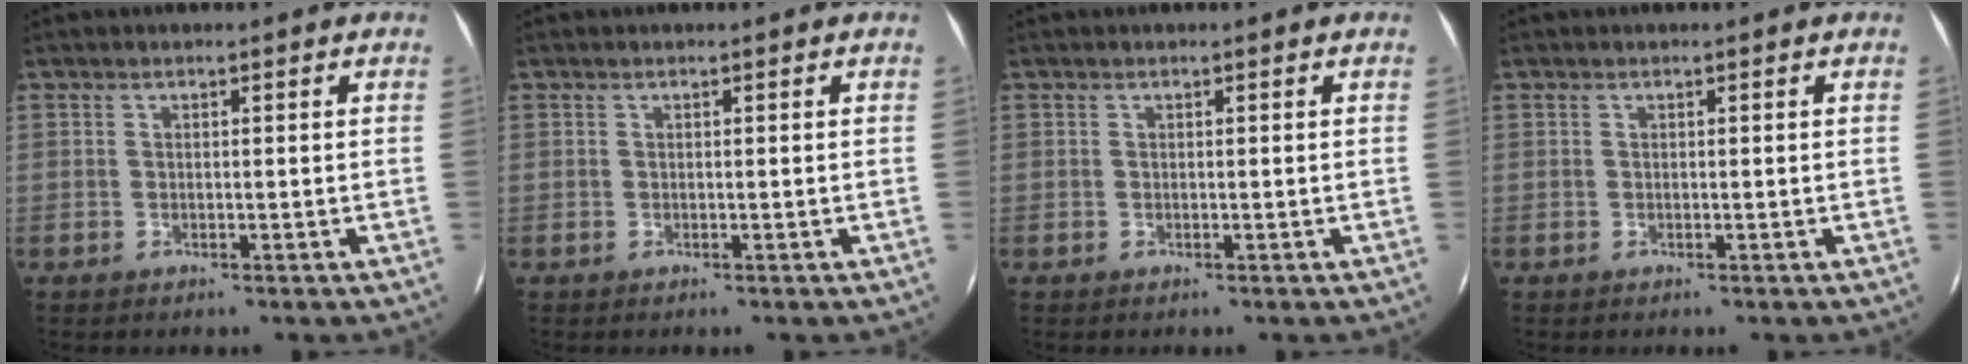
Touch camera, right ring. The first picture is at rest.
{"total": 0.0}
{"total": 0.0}
{"total": 0.0}